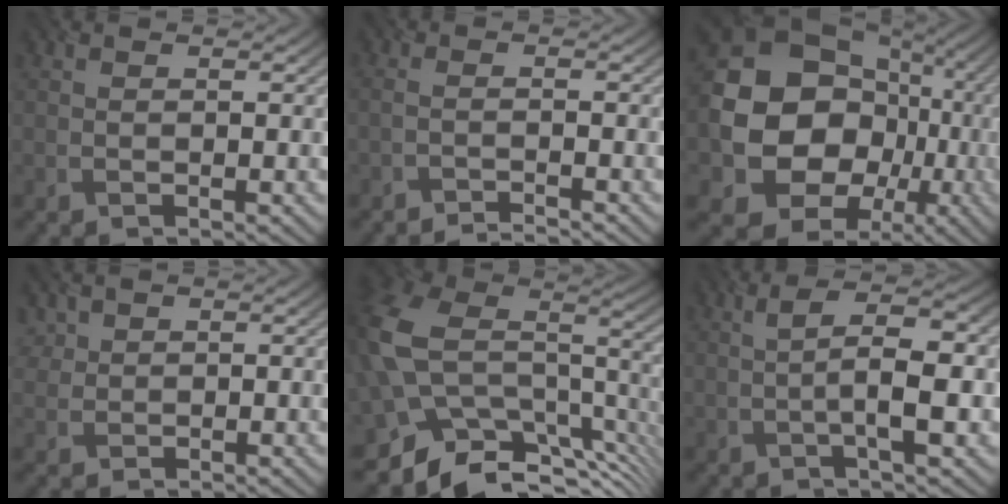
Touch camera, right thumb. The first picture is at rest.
{"total": 2.2, "force": [-1.9, 0.3, 1.1], "torque": [-0.003, 0.001, -0.047]}
{"total": 17.6, "force": [-1.5, 15.3, 8.6], "torque": [-0.189, -0.026, -0.024]}
{"total": 1.6, "force": [0.8, 1.4, 0.0], "torque": [-0.004, 0.001, 0.018]}
{"total": 14.4, "force": [-4.4, 9.7, 9.7], "torque": [-0.224, -0.030, -0.054]}
{"total": 5.8, "force": [-0.8, 1.4, 5.5], "torque": [-0.097, 0.012, -0.018]}